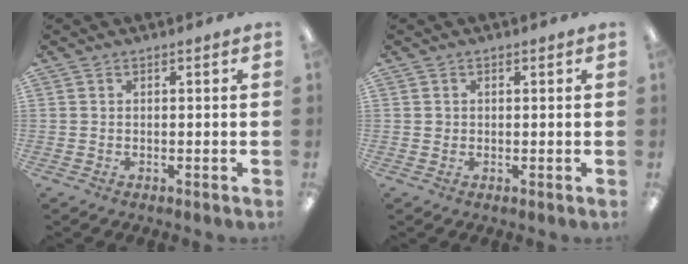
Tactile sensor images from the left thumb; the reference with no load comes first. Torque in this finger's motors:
{"motor_torque": [0.06, 0.05, 0.27, -0.42, -0.01]}